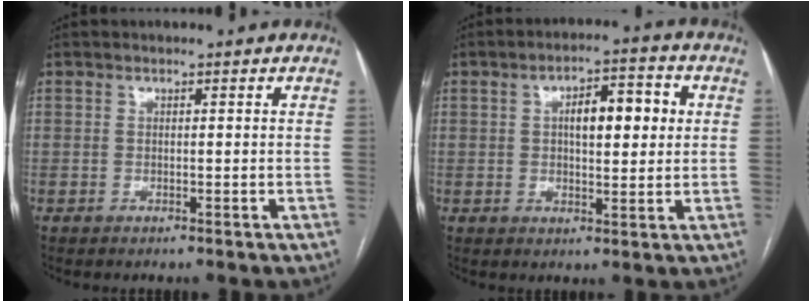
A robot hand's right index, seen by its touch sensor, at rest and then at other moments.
{"total": 8.2, "force": [1.6, 2.9, 7.5], "torque": [-0.113, 0.020, 0.024]}